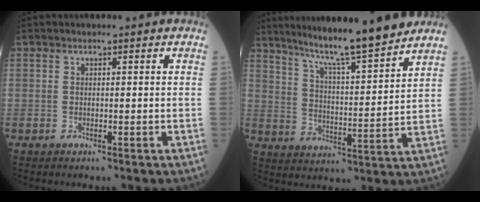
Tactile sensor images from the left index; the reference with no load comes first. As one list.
[{"total": 14.4, "force": [12.5, -0.8, 7.1], "torque": [-0.117, -0.001, 0.196]}]